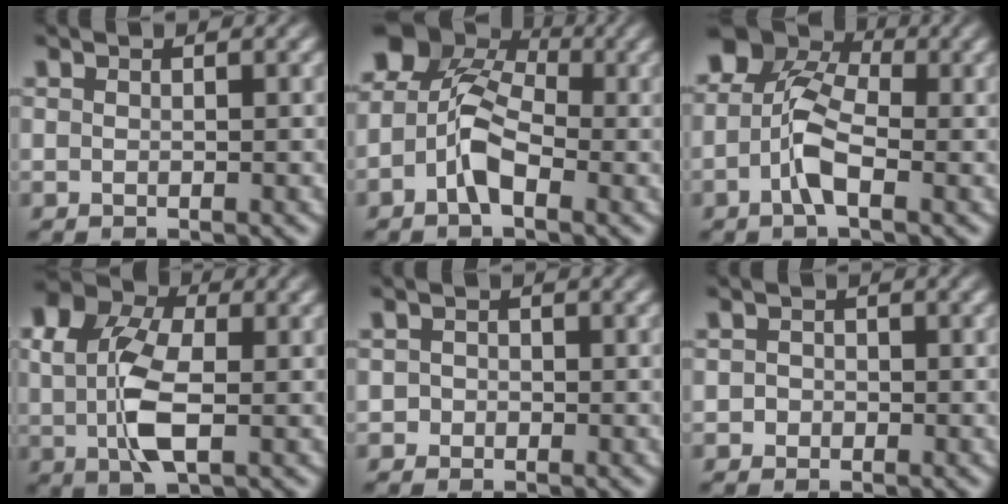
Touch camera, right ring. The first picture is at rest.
{"total": 8.0, "force": [0.3, 6.2, 5.0], "torque": [-0.093, -0.016, 0.001]}
{"total": 7.1, "force": [0.3, 5.0, 5.1], "torque": [-0.095, -0.011, -0.004]}
{"total": 7.8, "force": [1.2, 5.1, 5.8], "torque": [-0.119, -0.007, 0.016]}
{"total": 1.4, "force": [-0.8, 1.1, -0.2], "torque": [0.003, -0.010, -0.014]}
{"total": 1.1, "force": [-0.7, 0.8, -0.2], "torque": [0.003, -0.012, -0.011]}